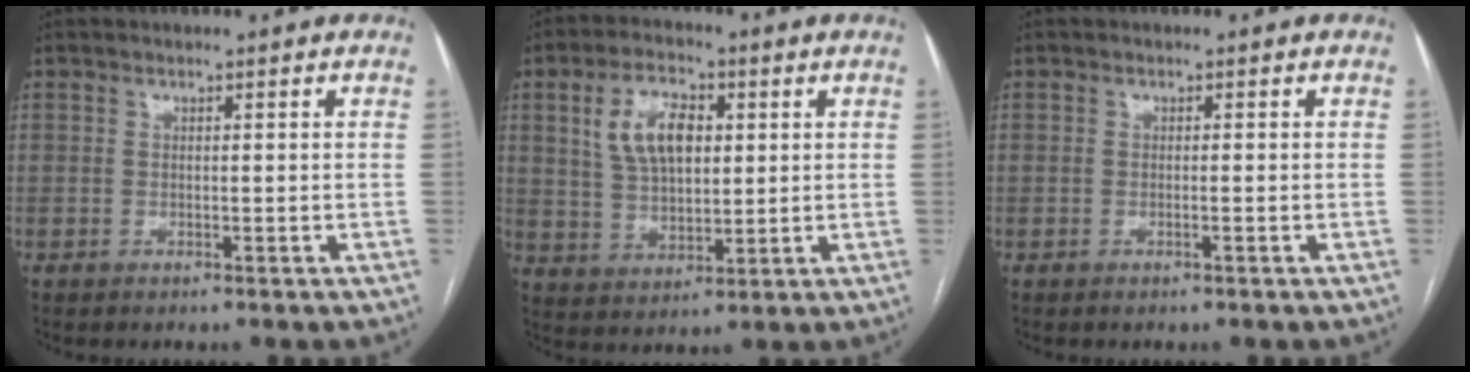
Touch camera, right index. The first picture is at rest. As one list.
[{"total": 9.5, "force": [2.9, 5.2, 7.5], "torque": [-0.148, 0.020, 0.059]}, {"total": 0.7, "force": [-0.4, 0.0, 0.6], "torque": [-0.013, 0.000, -0.005]}]